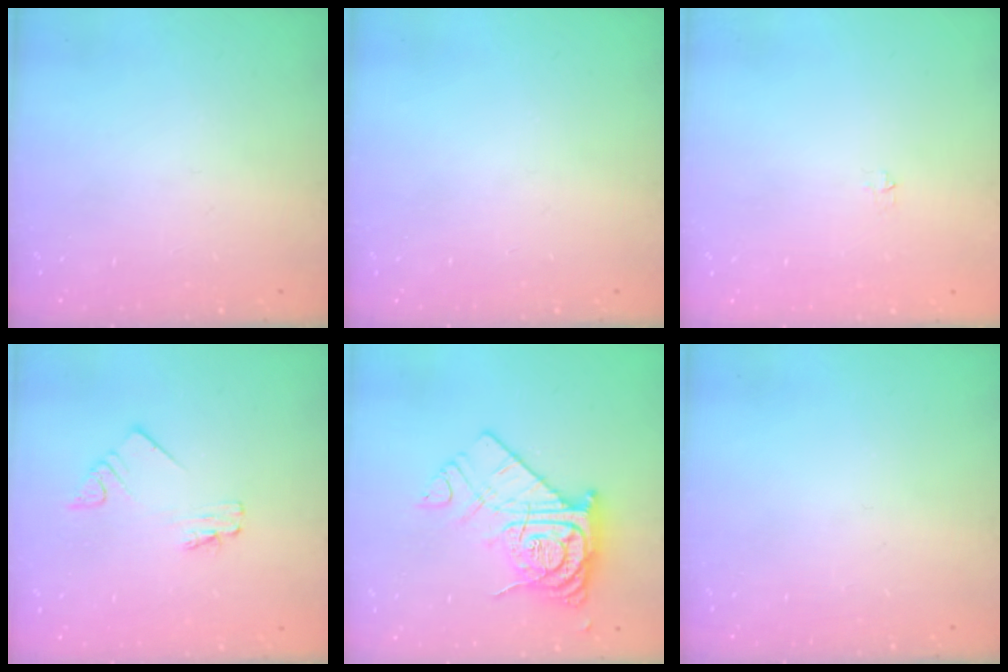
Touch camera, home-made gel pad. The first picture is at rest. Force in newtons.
{"total": 0.0}
{"total": 3.1, "press": 3.0, "slide": 0.4}
{"total": 2.0, "press": 2.0, "slide": 0.3}
{"total": 15.3, "press": 15.2, "slide": 1.5}
{"total": 0.0}